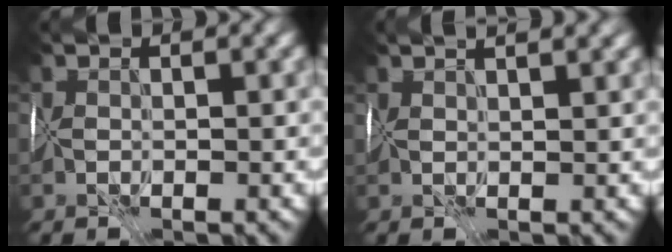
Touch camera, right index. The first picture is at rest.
{"total": 4.4, "force": [2.9, 1.5, 3.0], "torque": [-0.045, 0.030, 0.052]}